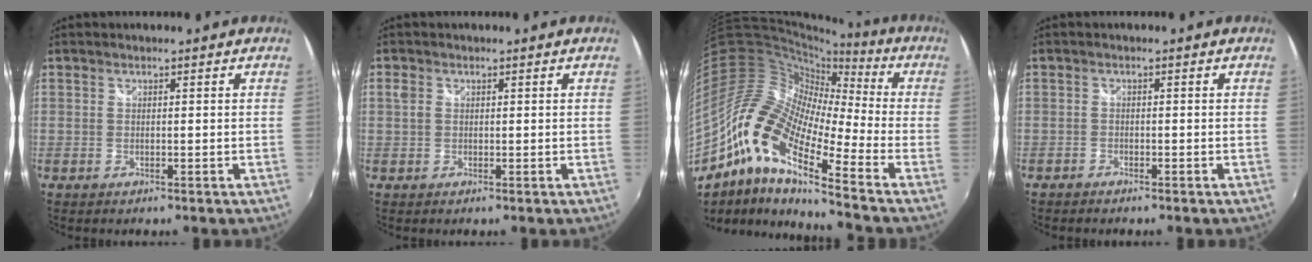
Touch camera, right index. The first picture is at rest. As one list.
[{"total": 1.6, "force": [0.3, 1.4, 0.8], "torque": [-0.018, 0.003, 0.004]}, {"total": 17.3, "force": [-8.6, 5.1, 14.2], "torque": [-0.229, -0.006, -0.191]}, {"total": 1.3, "force": [-1.2, 0.5, 0.2], "torque": [-0.013, -0.003, -0.026]}]